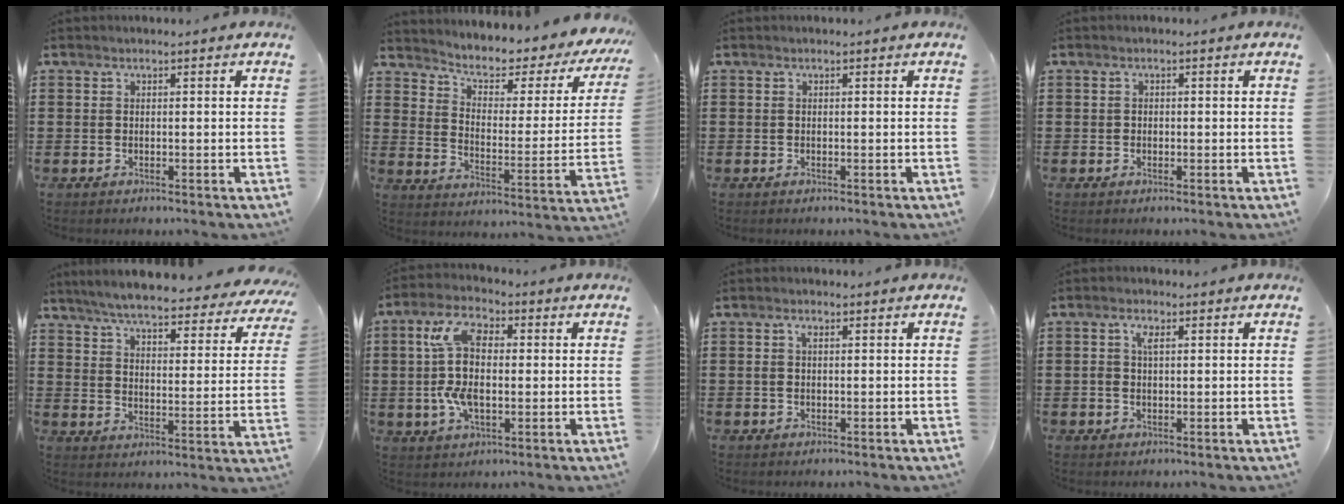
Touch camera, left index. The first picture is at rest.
{"total": 3.8, "force": [2.6, 1.5, 2.3], "torque": [-0.055, -0.026, 0.031]}
{"total": 0.0}
{"total": 0.6, "force": [-0.2, 0.5, 0.1], "torque": [-0.004, 0.003, -0.004]}
{"total": 6.3, "force": [5.9, 0.1, 2.4], "torque": [-0.074, -0.039, 0.098]}
{"total": 10.5, "force": [1.0, 5.4, 8.9], "torque": [-0.204, 0.009, 0.010]}
{"total": 1.5, "force": [0.3, 0.7, 1.2], "torque": [-0.027, 0.006, 0.004]}
{"total": 2.4, "force": [0.5, 1.2, 2.1], "torque": [-0.052, 0.007, 0.004]}